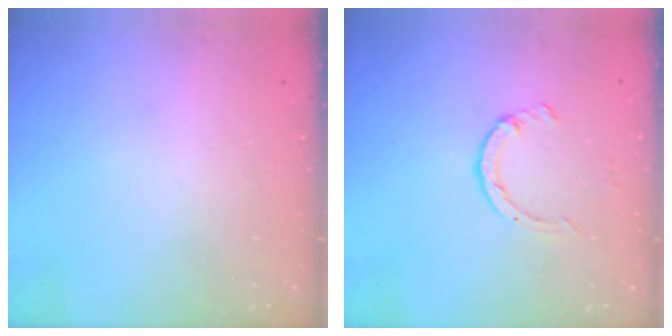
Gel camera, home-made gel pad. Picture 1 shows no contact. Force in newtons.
{"total": 2.6, "press": 2.6, "slide": 0.4}